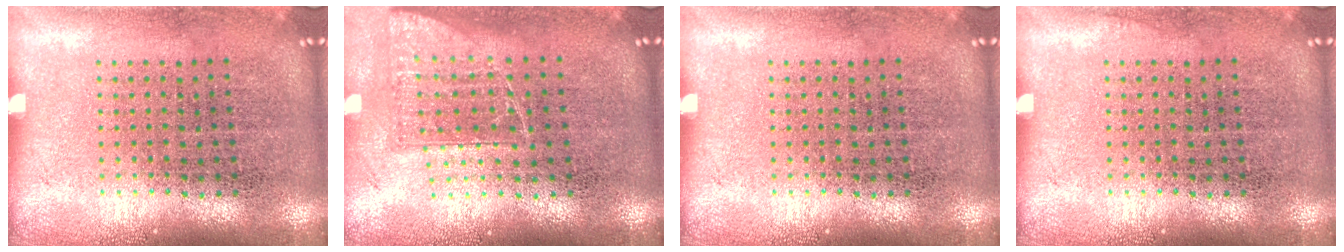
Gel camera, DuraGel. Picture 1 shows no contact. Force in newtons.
{"total": 1.1, "press": 0.9, "slide": 0.6}
{"total": 0.0}
{"total": 0.0}